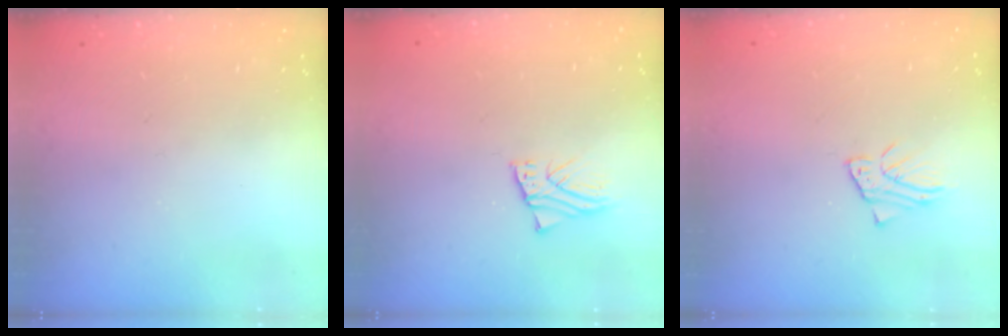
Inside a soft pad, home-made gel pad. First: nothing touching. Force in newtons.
{"total": 2.0, "press": 2.0, "slide": 0.2}
{"total": 2.4, "press": 2.4, "slide": 0.2}